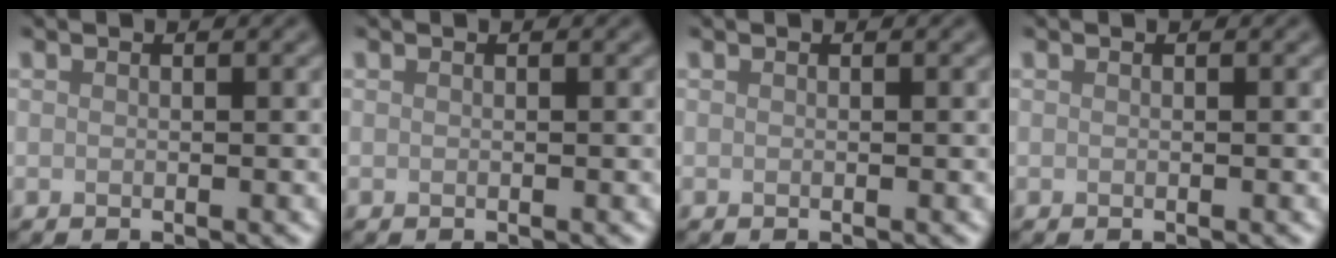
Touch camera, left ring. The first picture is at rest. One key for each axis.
{"total": 0.0}
{"total": 0.0}
{"total": 0.0}